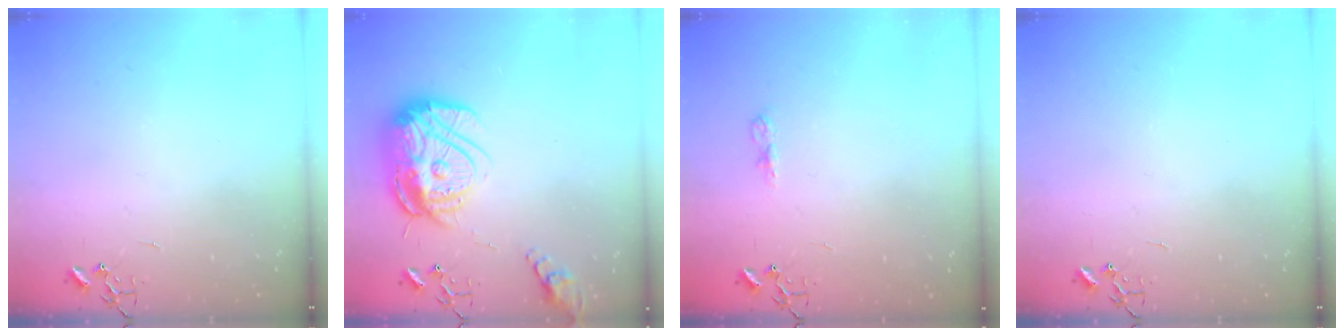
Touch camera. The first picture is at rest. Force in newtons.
{"total": 18.8, "press": 18.8, "slide": 1.8}
{"total": 6.2, "press": 6.2, "slide": 0.8}
{"total": 0.0}